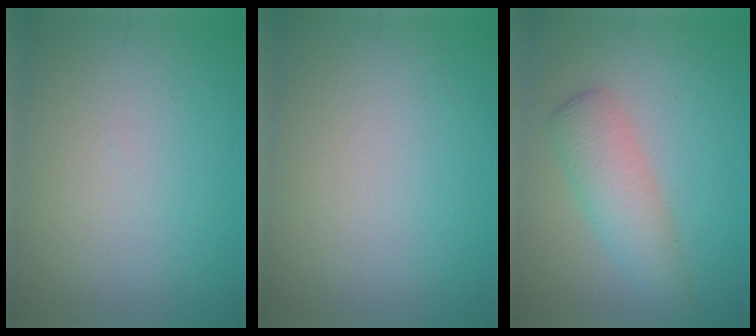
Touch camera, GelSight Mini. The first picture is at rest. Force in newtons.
{"total": 0.0}
{"total": 3.7, "press": 3.7, "slide": 0.1}